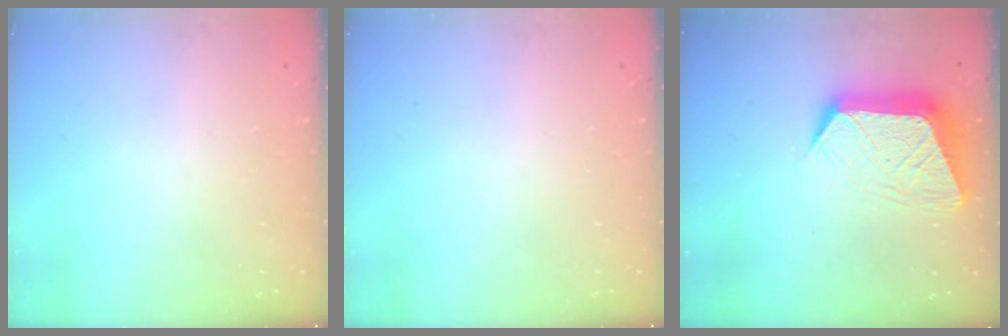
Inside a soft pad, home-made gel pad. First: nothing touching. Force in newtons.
{"total": 0.0}
{"total": 13.1, "press": 13.1, "slide": 1.2}